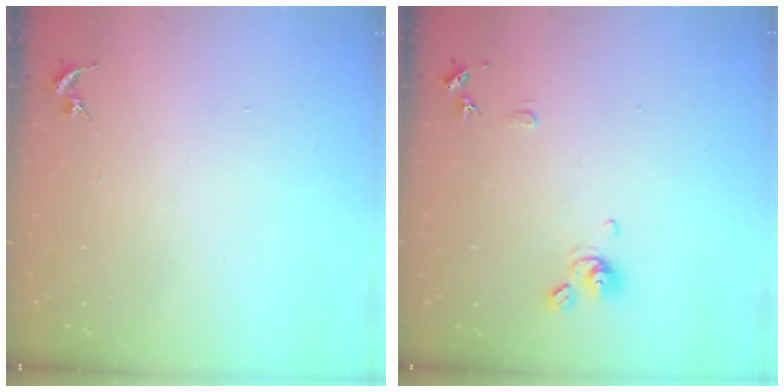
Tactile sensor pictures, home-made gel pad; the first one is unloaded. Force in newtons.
{"total": 9.4, "press": 9.4, "slide": 0.9}